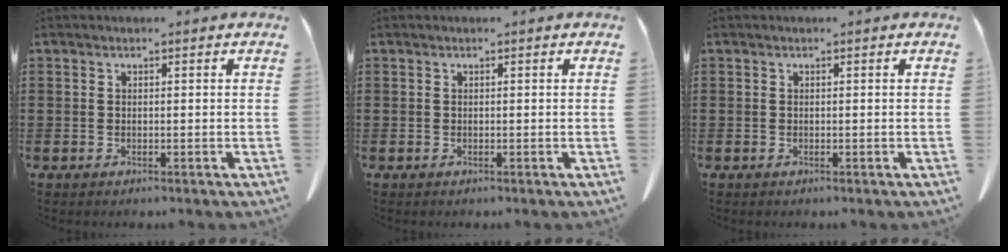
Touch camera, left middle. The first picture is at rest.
{"total": 0.0}
{"total": 0.0}